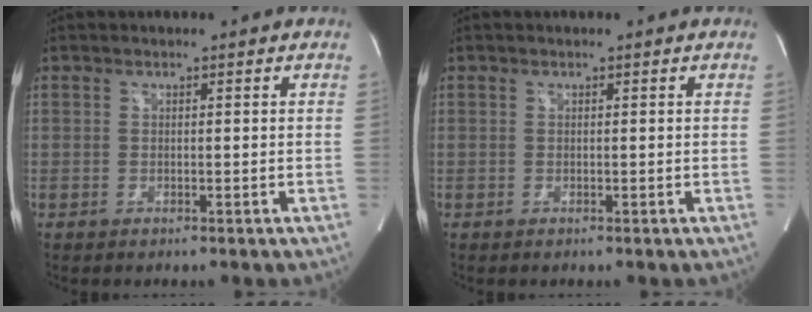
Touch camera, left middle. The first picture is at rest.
{"total": 0.0}